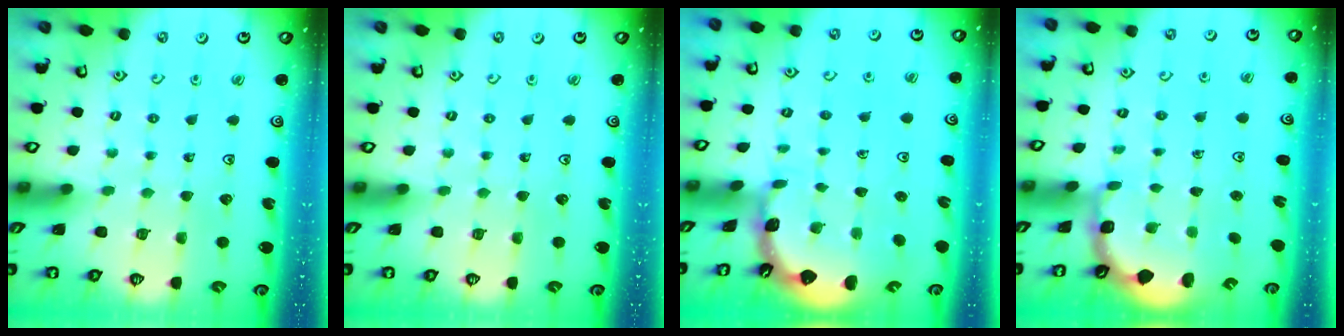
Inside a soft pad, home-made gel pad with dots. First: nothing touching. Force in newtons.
{"total": 0.0}
{"total": 1.2, "press": 1.1, "slide": 0.2}
{"total": 1.8, "press": 1.6, "slide": 0.8}